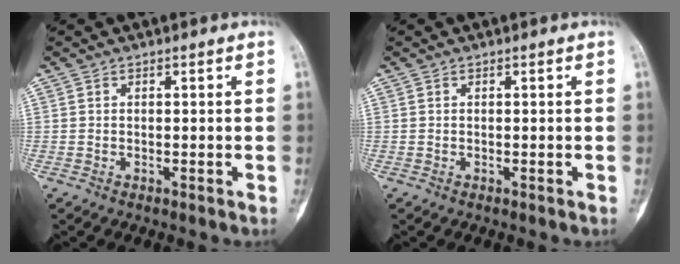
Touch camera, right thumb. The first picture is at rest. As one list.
[{"total": 0.0}]